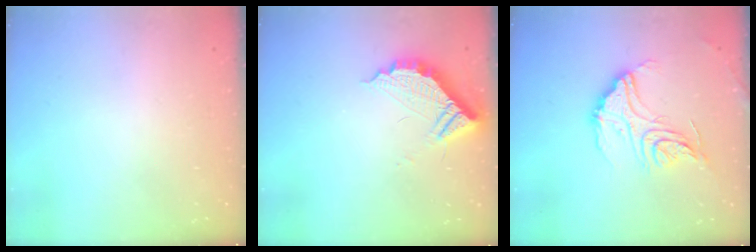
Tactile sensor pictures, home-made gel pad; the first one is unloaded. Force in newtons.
{"total": 10.2, "press": 10.1, "slide": 0.6}
{"total": 17.7, "press": 17.6, "slide": 1.8}